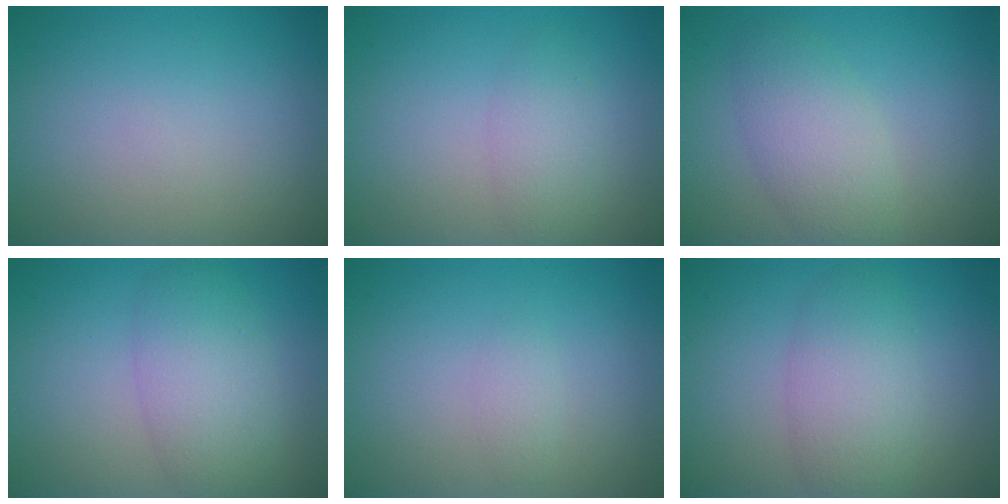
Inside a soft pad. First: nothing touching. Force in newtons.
{"total": 2.3, "press": 2.3, "slide": 0.1}
{"total": 4.0, "press": 4.0, "slide": 0.2}
{"total": 5.0, "press": 5.0, "slide": 0.1}
{"total": 0.8, "press": 0.8, "slide": 0.1}
{"total": 4.4, "press": 4.4, "slide": 0.2}